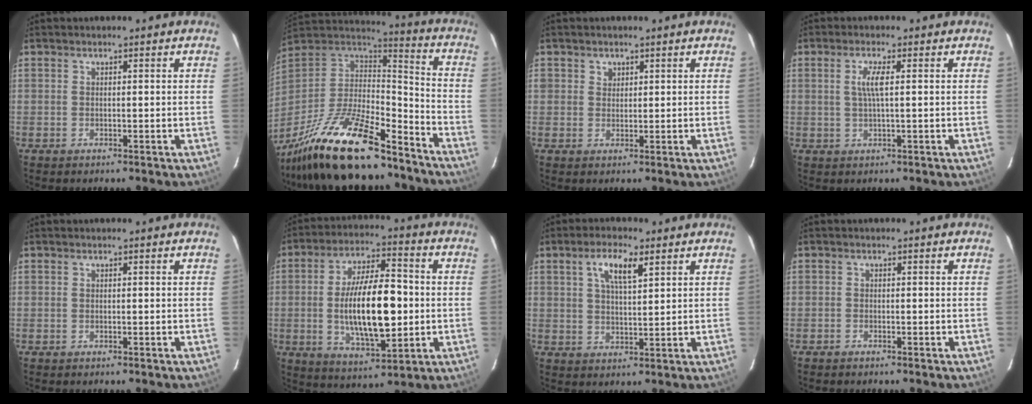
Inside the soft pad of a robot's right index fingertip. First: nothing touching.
{"total": 26.7, "force": [-19.4, 8.0, 16.4], "torque": [-0.322, -0.035, -0.323]}
{"total": 2.0, "force": [0.9, 1.7, 0.2], "torque": [0.003, 0.008, 0.015]}
{"total": 3.1, "force": [0.5, 0.1, 3.1], "torque": [-0.063, 0.000, 0.011]}
{"total": 0.0}
{"total": 17.0, "force": [-1.4, 6.6, 15.6], "torque": [-0.280, 0.000, -0.015]}
{"total": 6.2, "force": [3.1, 1.9, 5.0], "torque": [-0.091, 0.008, 0.056]}
{"total": 0.5, "force": [-0.5, 0.1, 0.0], "torque": [-0.002, 0.001, -0.011]}